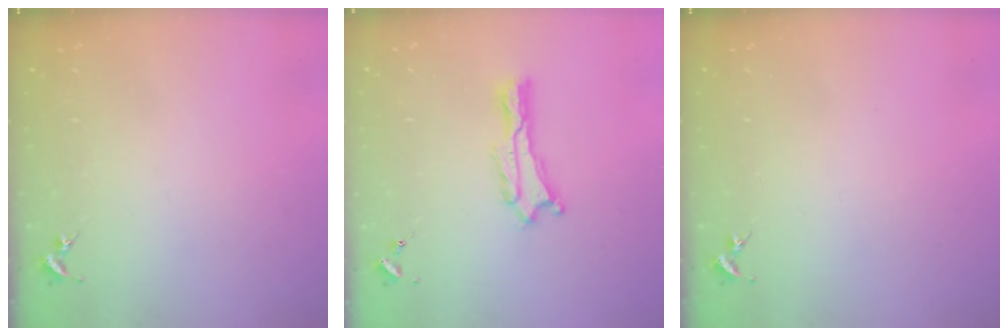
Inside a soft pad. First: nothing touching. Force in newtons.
{"total": 0.7, "press": 0.7, "slide": 0.1}
{"total": 0.0}